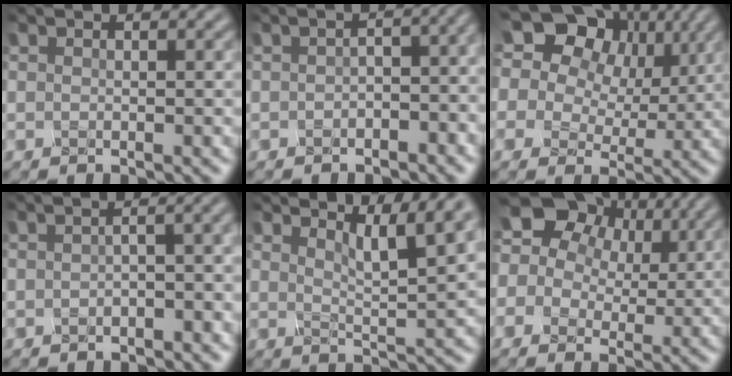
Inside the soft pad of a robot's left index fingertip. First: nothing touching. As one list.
[{"total": 5.3, "force": [-1.4, 2.6, 4.4], "torque": [-0.041, 0.004, -0.010]}, {"total": 19.1, "force": [9.6, 13.7, 9.2], "torque": [-0.211, 0.063, 0.174]}, {"total": 4.8, "force": [-0.8, 2.1, 4.2], "torque": [-0.036, 0.016, -0.010]}, {"total": 5.0, "force": [3.5, 0.5, 3.6], "torque": [-0.054, 0.008, 0.073]}, {"total": 12.4, "force": [5.7, 9.4, 5.7], "torque": [-0.129, 0.045, 0.108]}]